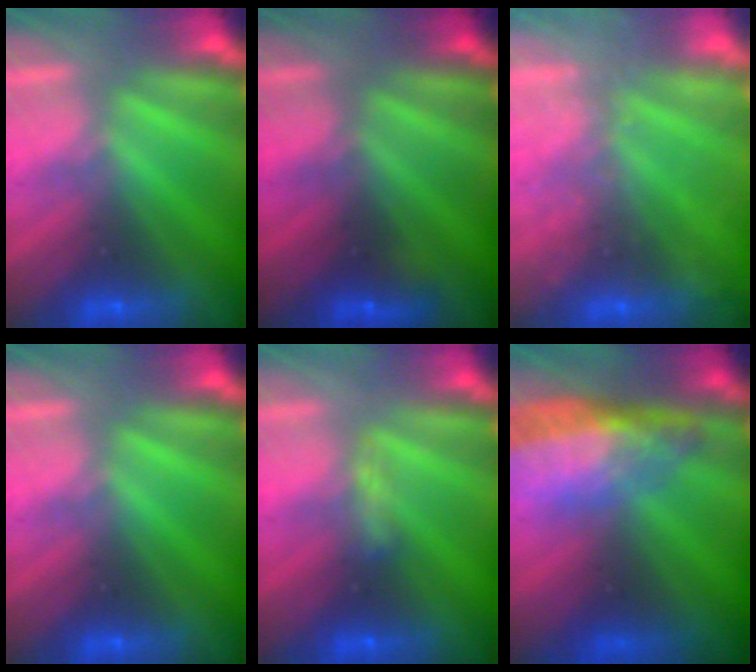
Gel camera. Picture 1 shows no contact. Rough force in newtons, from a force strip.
{"total": 1.5}
{"total": 2.4}
{"total": 0.0}
{"total": 2.9}
{"total": 12.7}